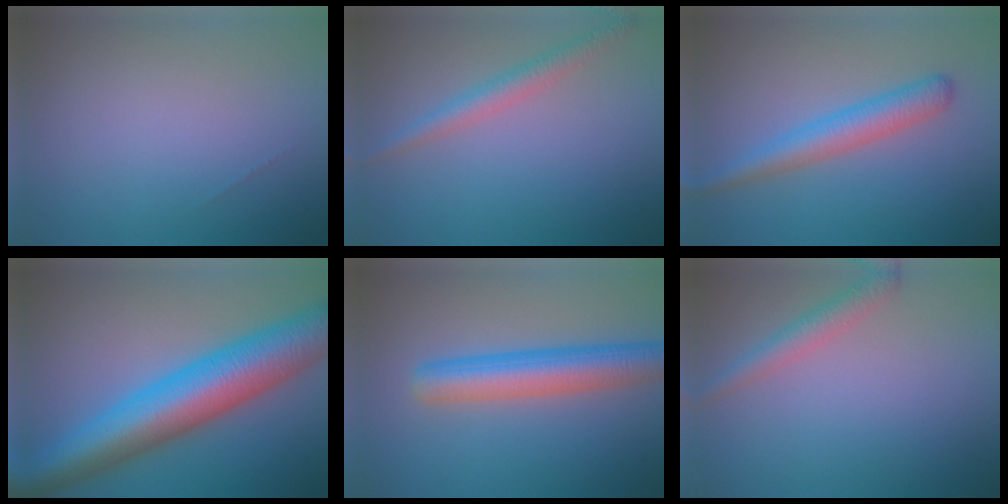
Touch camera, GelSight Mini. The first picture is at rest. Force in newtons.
{"total": 2.4, "press": 2.4, "slide": 0.1}
{"total": 3.7, "press": 3.7, "slide": 0.1}
{"total": 11.8, "press": 11.8, "slide": 0.1}
{"total": 5.8, "press": 5.8, "slide": 0.2}
{"total": 2.4, "press": 2.4, "slide": 0.1}